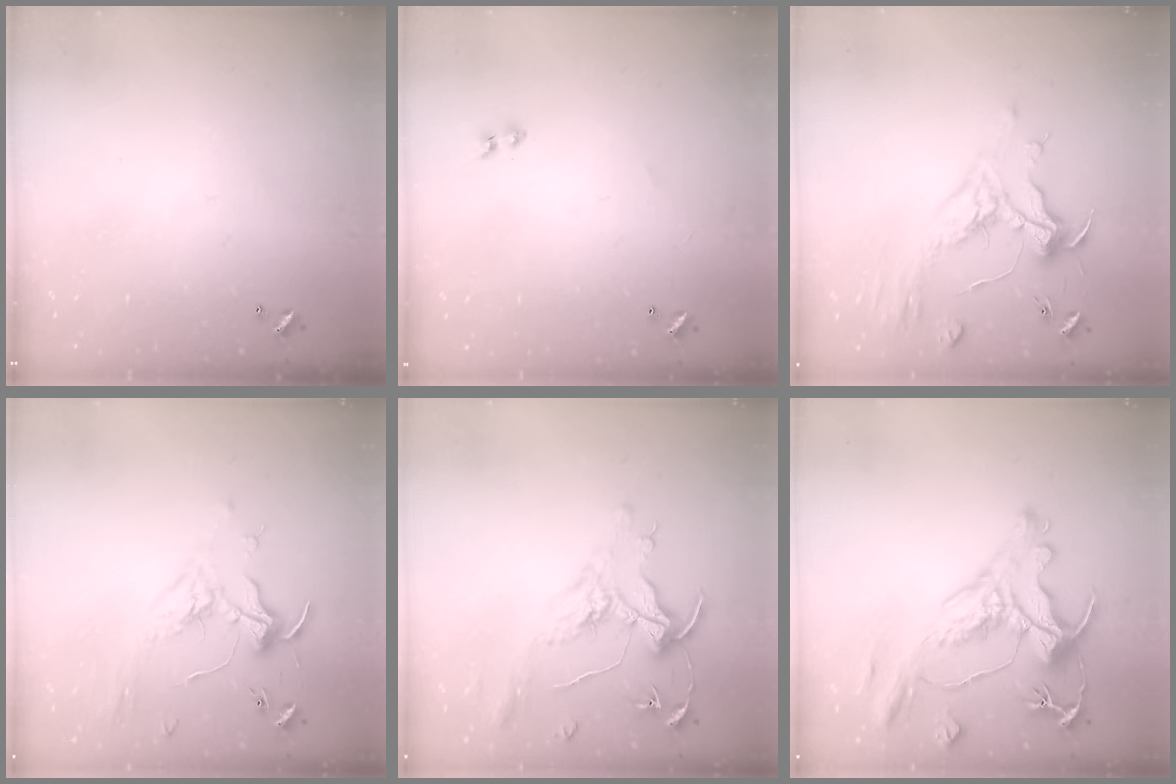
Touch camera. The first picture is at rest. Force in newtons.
{"total": 1.1, "press": 0.9, "slide": 0.6}
{"total": 1.1, "press": 0.2, "slide": 1.1}
{"total": 1.7, "press": 1.5, "slide": 0.8}
{"total": 1.6, "press": 1.4, "slide": 0.7}
{"total": 2.8, "press": 2.4, "slide": 1.5}